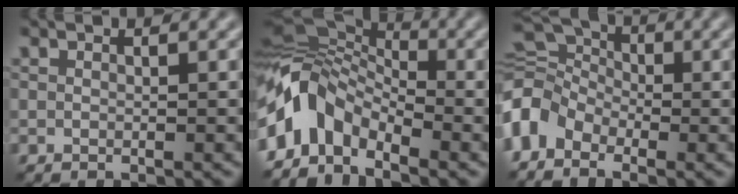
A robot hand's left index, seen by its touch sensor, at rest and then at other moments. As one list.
[{"total": 7.3, "force": [-3.7, 4.4, 4.4], "torque": [-0.081, 0.010, -0.090]}, {"total": 7.3, "force": [-1.4, 5.3, 4.8], "torque": [-0.096, 0.026, -0.042]}]